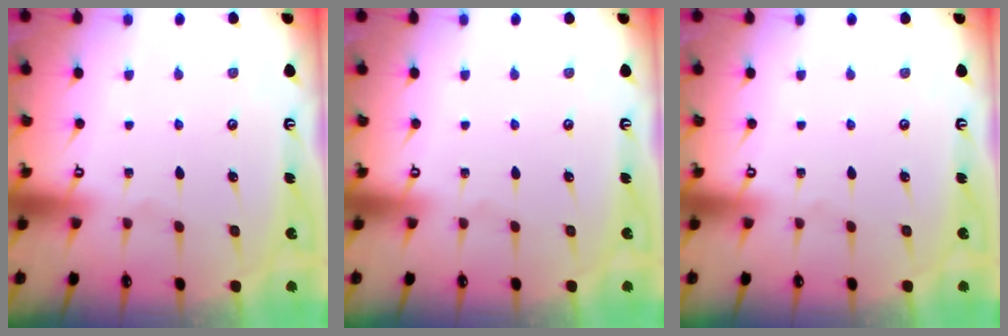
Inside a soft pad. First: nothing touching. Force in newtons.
{"total": 0.0}
{"total": 0.0}